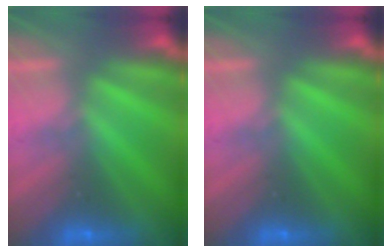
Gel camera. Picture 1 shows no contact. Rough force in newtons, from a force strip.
{"total": 0.0}